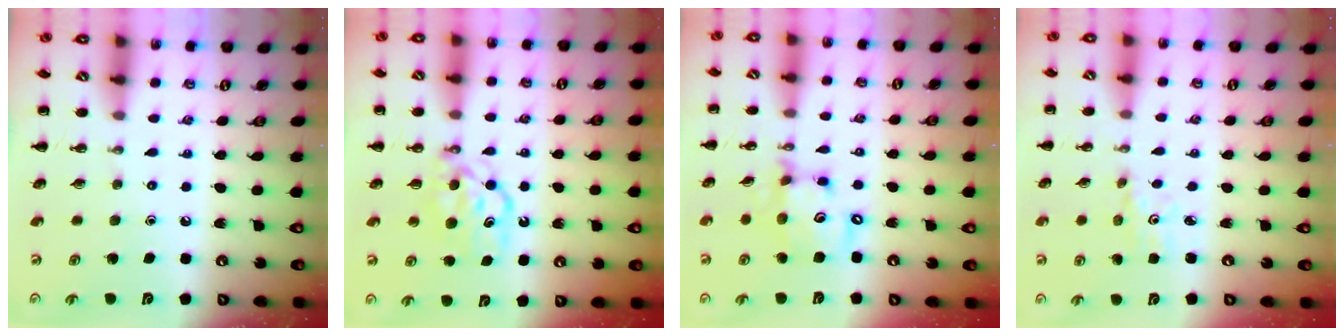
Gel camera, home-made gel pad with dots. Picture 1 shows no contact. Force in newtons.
{"total": 7.9, "press": 7.8, "slide": 1.1}
{"total": 12.6, "press": 12.3, "slide": 2.6}
{"total": 2.4, "press": 2.3, "slide": 0.7}